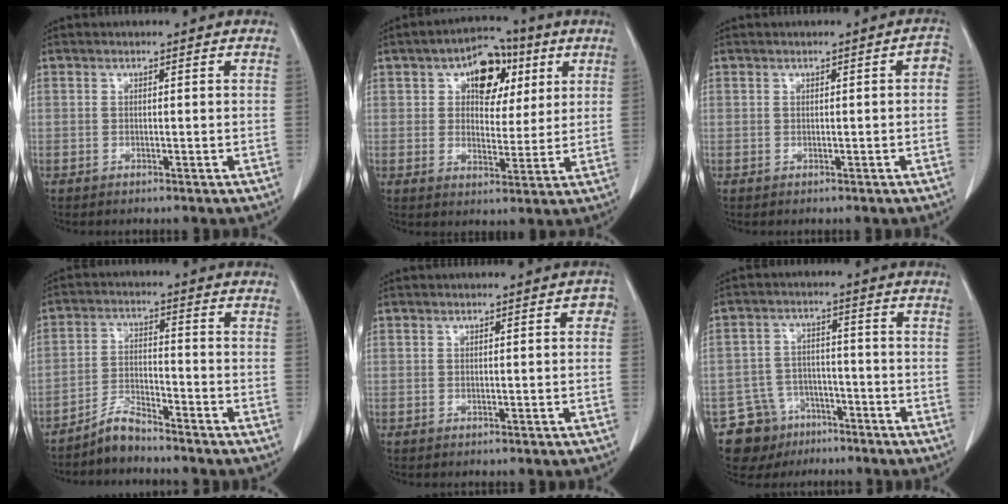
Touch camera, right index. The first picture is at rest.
{"total": 9.3, "force": [3.8, 5.5, 6.4], "torque": [-0.086, 0.028, 0.057]}
{"total": 1.6, "force": [-0.1, 0.6, 1.5], "torque": [-0.008, 0.005, -0.003]}
{"total": 4.6, "force": [-4.3, 0.6, 1.4], "torque": [-0.028, -0.011, -0.084]}
{"total": 1.2, "force": [0.1, 0.8, 1.0], "torque": [0.000, 0.007, -0.002]}
{"total": 7.9, "force": [-5.3, 5.8, 0.5], "torque": [-0.007, 0.020, -0.084]}